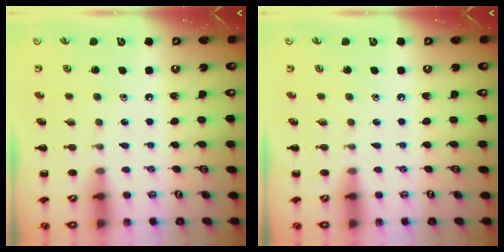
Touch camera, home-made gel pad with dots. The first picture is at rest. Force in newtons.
{"total": 0.0}